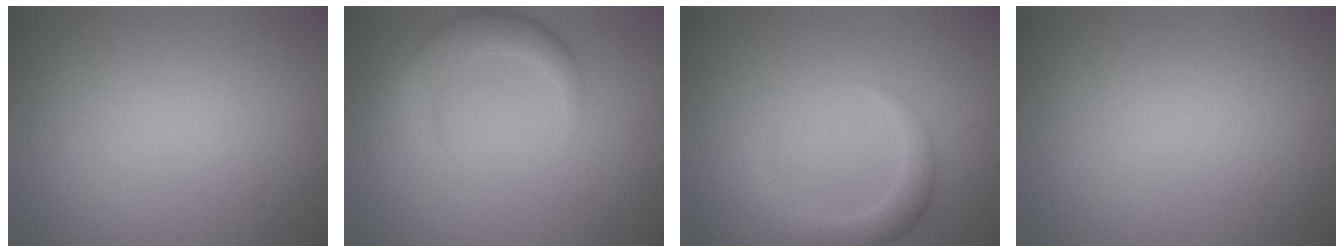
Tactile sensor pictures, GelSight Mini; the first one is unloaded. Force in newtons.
{"total": 3.8, "press": 3.8, "slide": 0.2}
{"total": 2.6, "press": 2.6, "slide": 0.2}
{"total": 0.0}